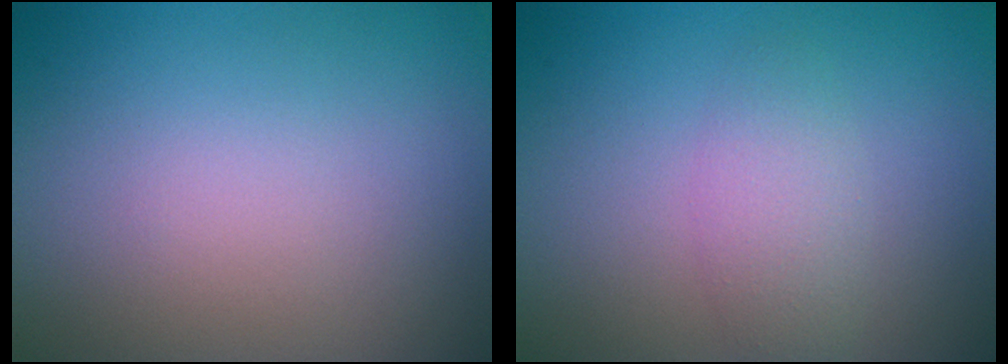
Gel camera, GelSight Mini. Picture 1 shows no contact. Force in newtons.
{"total": 2.3, "press": 2.3, "slide": 0.1}